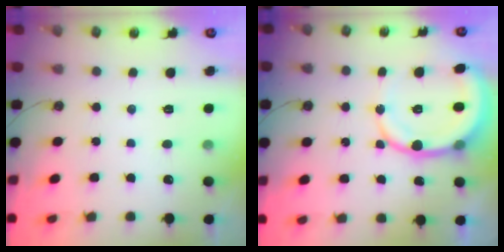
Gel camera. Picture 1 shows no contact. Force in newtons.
{"total": 12.7, "press": 12.5, "slide": 2.4}